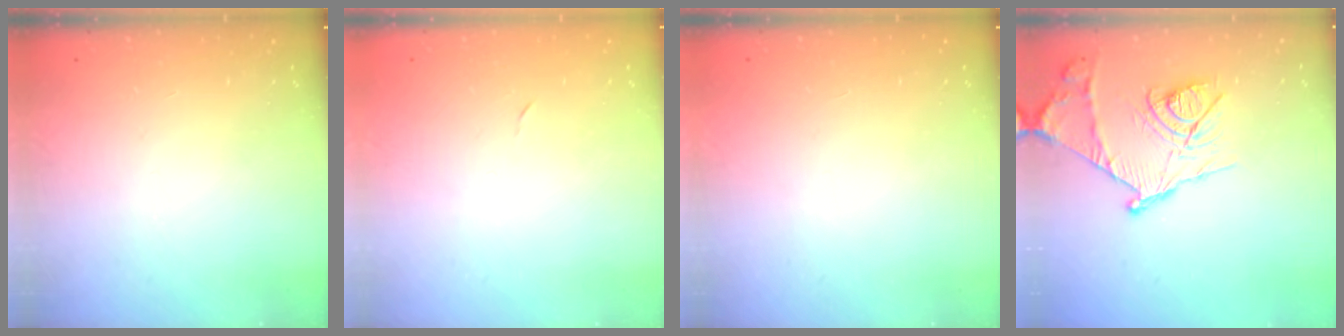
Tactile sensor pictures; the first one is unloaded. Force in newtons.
{"total": 2.3, "press": 2.3, "slide": 0.4}
{"total": 1.5, "press": 1.5, "slide": 0.1}
{"total": 17.6, "press": 17.6, "slide": 1.2}